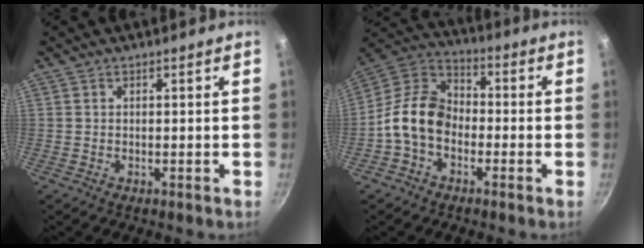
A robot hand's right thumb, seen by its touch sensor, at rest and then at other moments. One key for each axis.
{"total": 11.6, "fx": -3.1, "fy": 8.4, "fz": 7.3, "tx": -0.102, "ty": 0.042, "tz": -0.084}